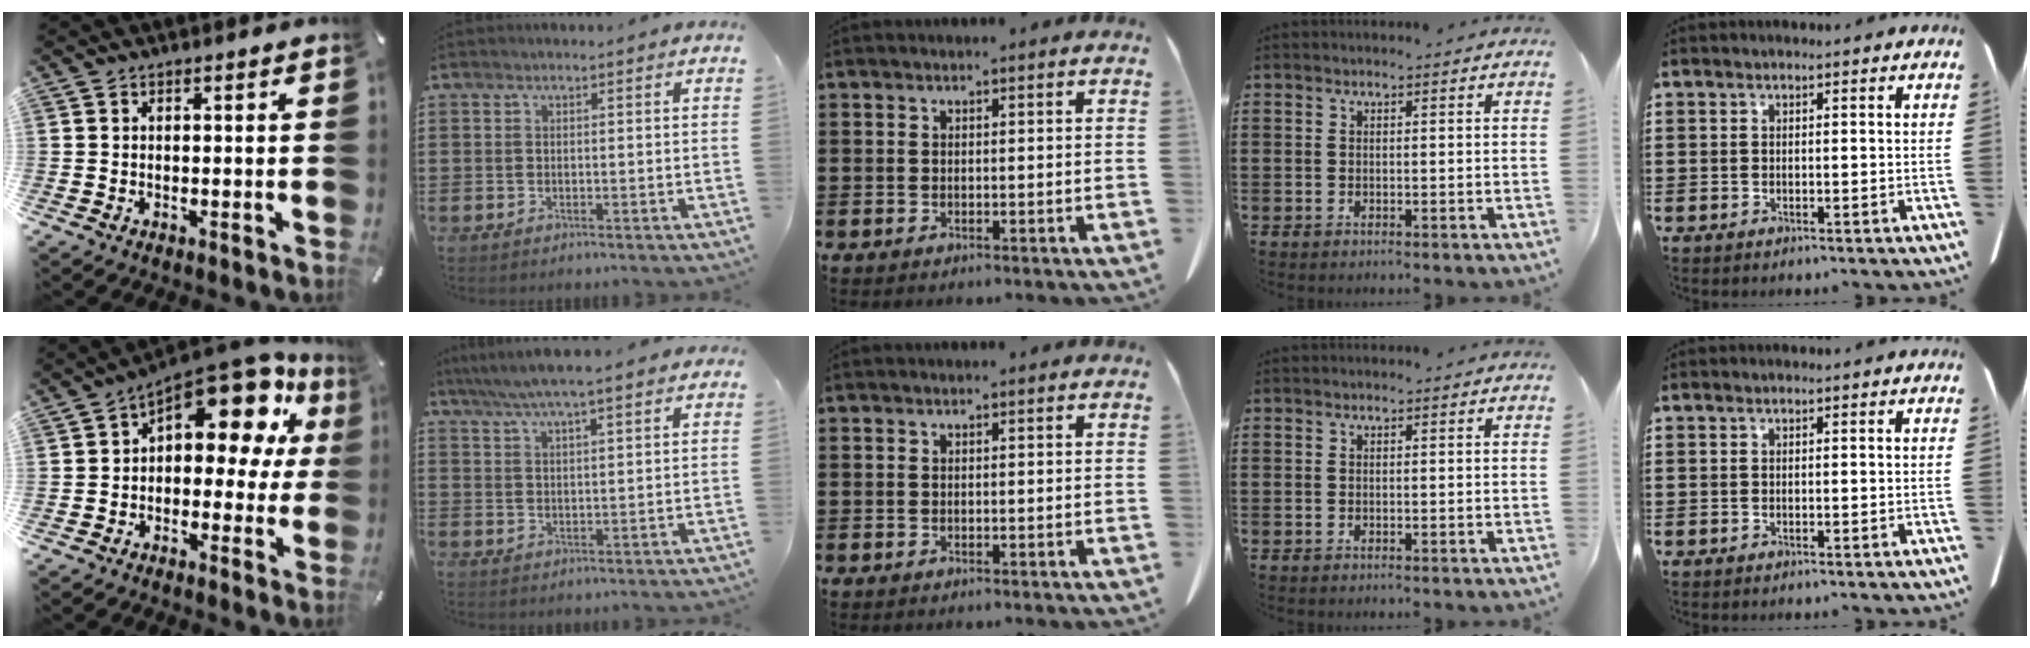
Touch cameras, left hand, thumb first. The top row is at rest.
{"thumb": {"total": 16.1, "force": [9.3, 7.5, 10.8], "torque": [-0.158, -0.073, 0.158]}, "index": {"total": 5.6, "force": [4.5, 0.3, 3.2], "torque": [-0.074, -0.011, 0.079]}}